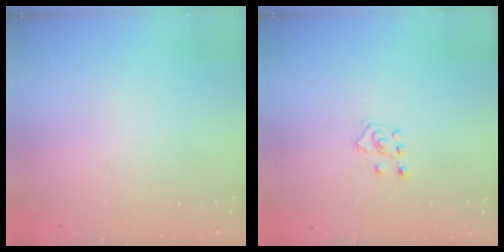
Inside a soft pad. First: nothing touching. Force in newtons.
{"total": 5.0, "press": 4.9, "slide": 0.8}